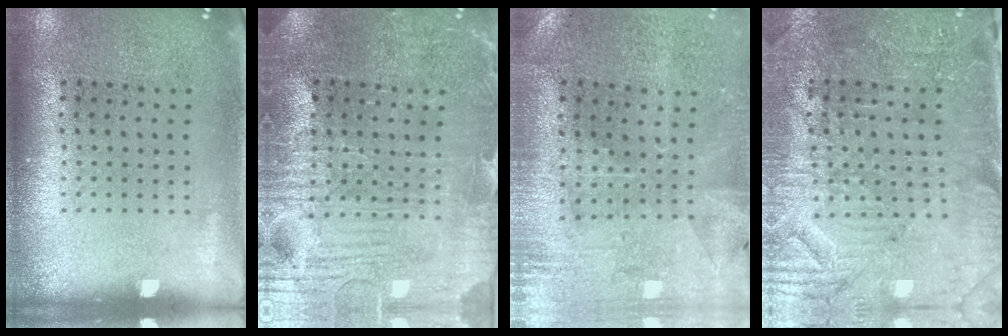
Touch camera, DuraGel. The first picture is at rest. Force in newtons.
{"total": 4.0, "press": 3.9, "slide": 1.0}
{"total": 0.5, "press": 0.3, "slide": 0.4}
{"total": 3.8, "press": 3.5, "slide": 1.5}